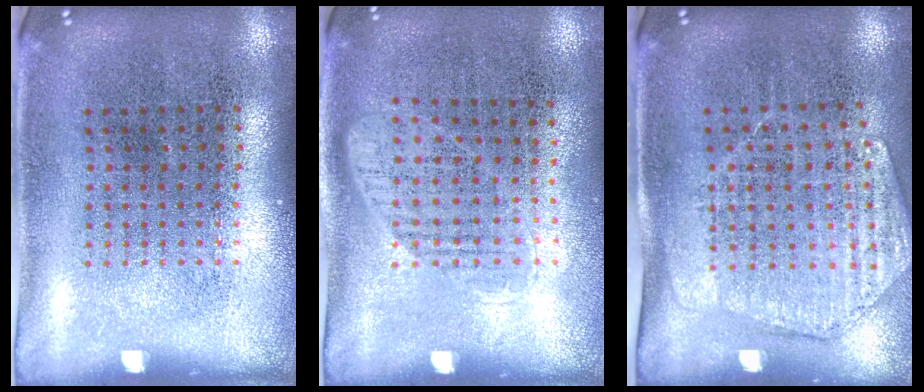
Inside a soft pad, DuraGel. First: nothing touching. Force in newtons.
{"total": 1.1, "press": 0.9, "slide": 0.6}
{"total": 1.6, "press": 1.4, "slide": 0.8}